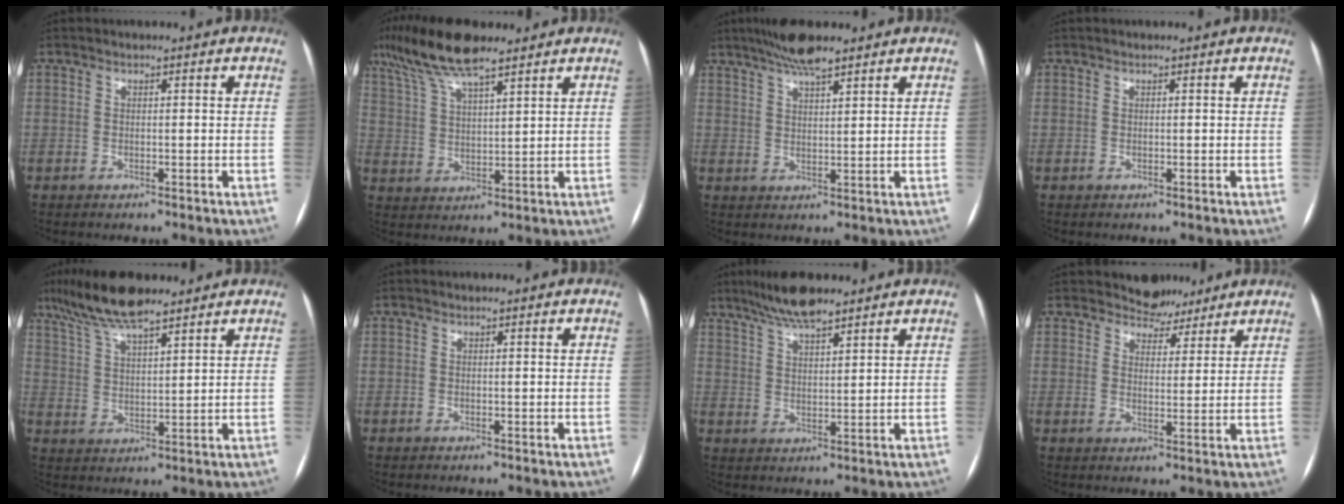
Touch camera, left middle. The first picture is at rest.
{"total": 11.0, "force": [8.4, 1.9, 6.9], "torque": [-0.144, 0.021, 0.158]}
{"total": 6.3, "force": [4.9, 0.8, 3.8], "torque": [-0.071, 0.014, 0.087]}
{"total": 0.9, "force": [0.2, 0.8, 0.0], "torque": [0.011, 0.003, 0.001]}
{"total": 9.5, "force": [7.6, 1.6, 5.5], "torque": [-0.113, 0.018, 0.144]}
{"total": 0.0}
{"total": 6.9, "force": [5.7, 1.0, 3.8], "torque": [-0.079, 0.012, 0.106]}
{"total": 4.6, "force": [4.0, 2.3, -0.1], "torque": [0.004, 0.000, 0.055]}